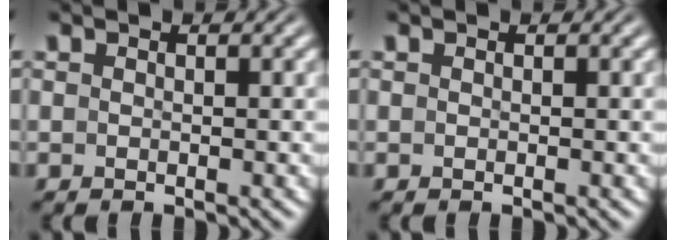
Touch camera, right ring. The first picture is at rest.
{"total": 0.0}